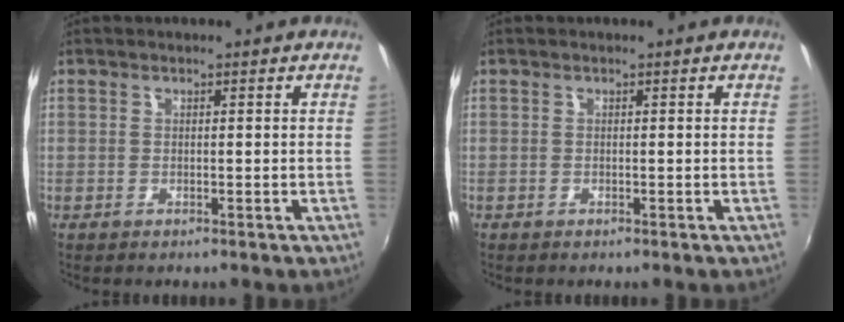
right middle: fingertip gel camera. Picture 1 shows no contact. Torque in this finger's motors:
{"motor_torque": [-0.37, 0.07, 0.00, -0.01]}